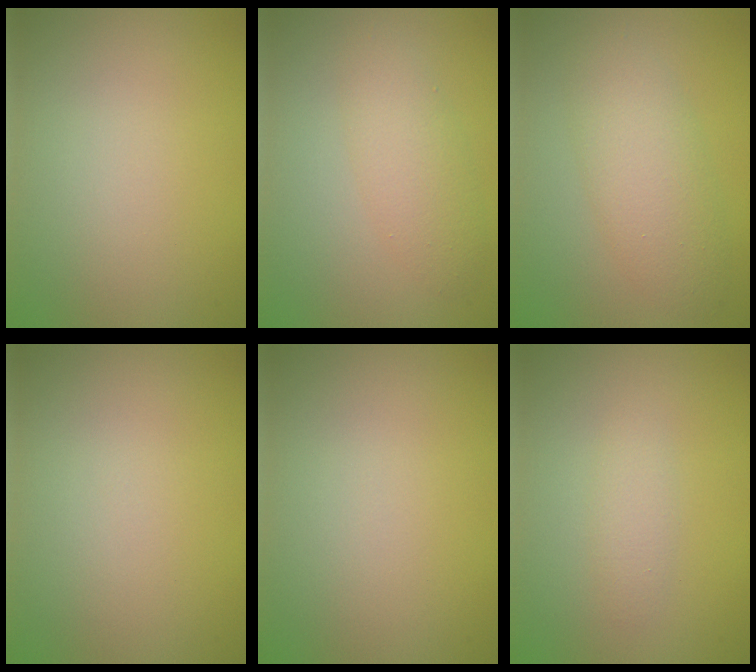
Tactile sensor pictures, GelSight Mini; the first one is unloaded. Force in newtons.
{"total": 2.9, "press": 2.9, "slide": 0.1}
{"total": 4.5, "press": 4.5, "slide": 0.2}
{"total": 0.0}
{"total": 0.0}
{"total": 1.3, "press": 1.3, "slide": 0.0}